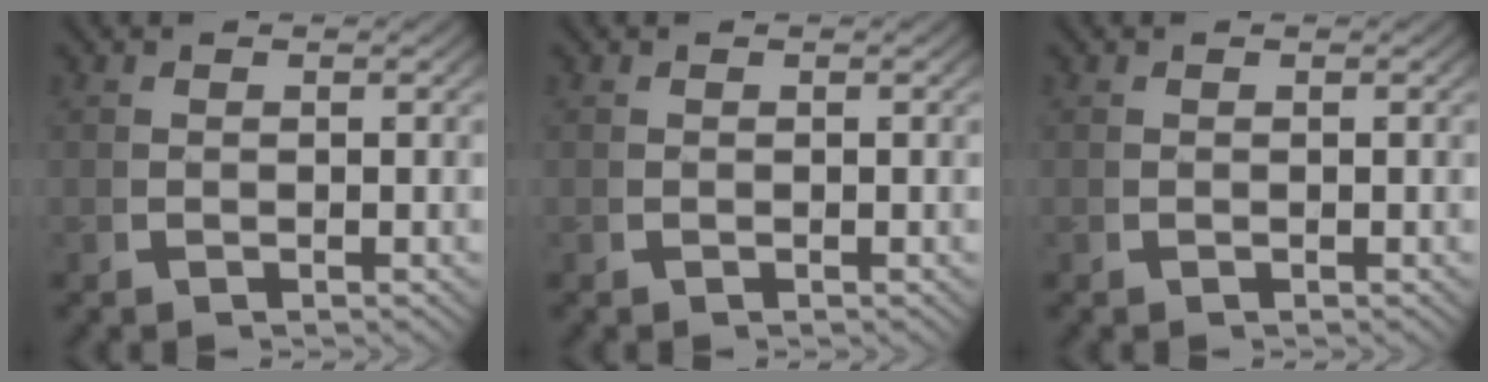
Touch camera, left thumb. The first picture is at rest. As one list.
[{"total": 0.0}, {"total": 0.0}]